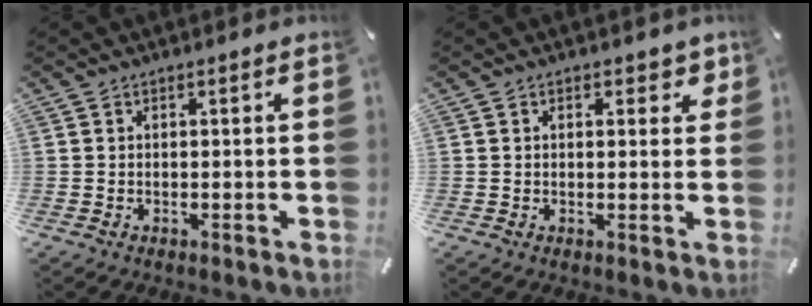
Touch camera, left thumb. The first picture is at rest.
{"total": 2.6, "force": [1.1, 1.6, 1.8], "torque": [-0.014, -0.003, 0.012]}